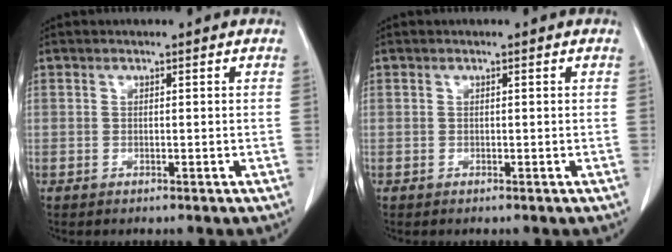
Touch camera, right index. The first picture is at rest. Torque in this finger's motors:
{"motor_torque": [0.14, 0.03, -0.01, 0.01]}